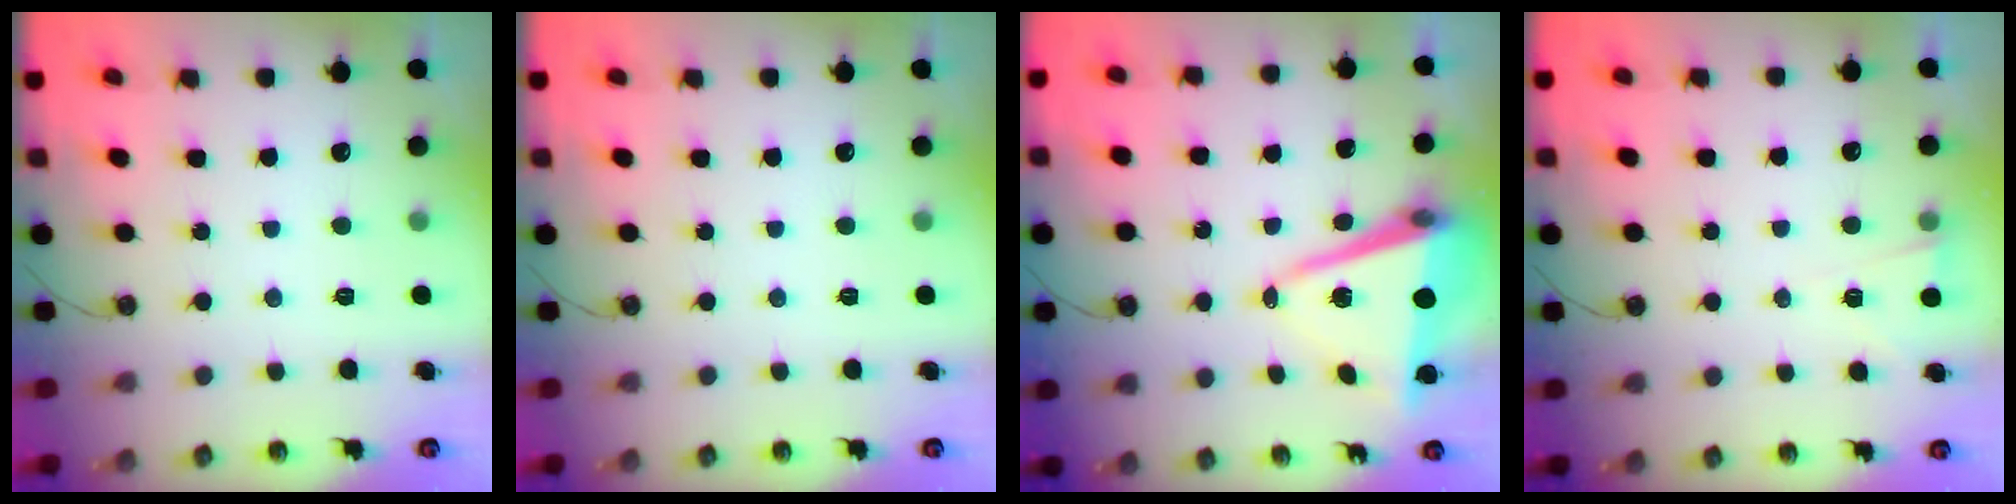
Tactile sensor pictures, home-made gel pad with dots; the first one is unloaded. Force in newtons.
{"total": 0.0}
{"total": 10.3, "press": 9.8, "slide": 3.1}
{"total": 2.7, "press": 2.3, "slide": 1.5}